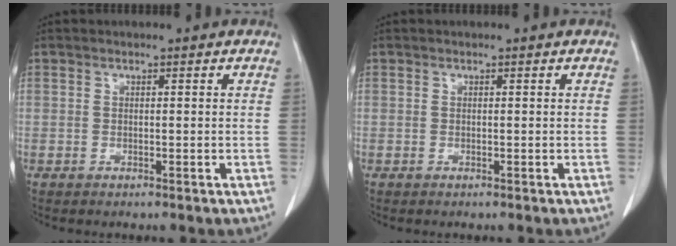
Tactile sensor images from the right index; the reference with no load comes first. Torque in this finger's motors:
{"motor_torque": [0.00, 0.00, 0.02, 0.00]}